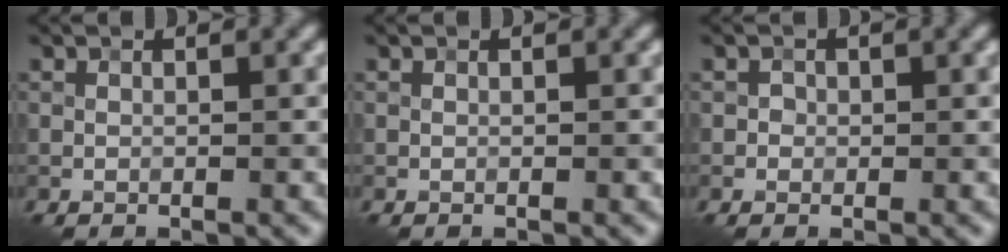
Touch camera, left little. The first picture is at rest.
{"total": 0.0}
{"total": 0.7, "force": [-0.1, 0.6, 0.1], "torque": [0.004, -0.002, -0.004]}